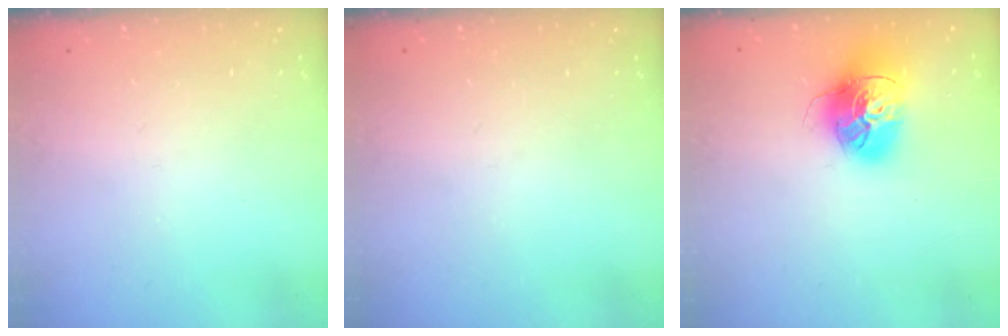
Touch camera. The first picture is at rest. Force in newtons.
{"total": 0.0}
{"total": 16.8, "press": 16.7, "slide": 1.9}